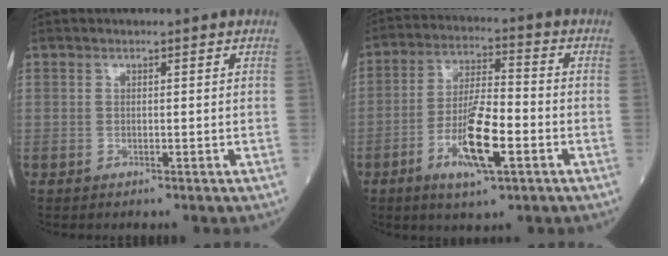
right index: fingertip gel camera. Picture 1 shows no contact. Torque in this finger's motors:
{"motor_torque": [0.34, -0.17, 0.39, 0.20]}